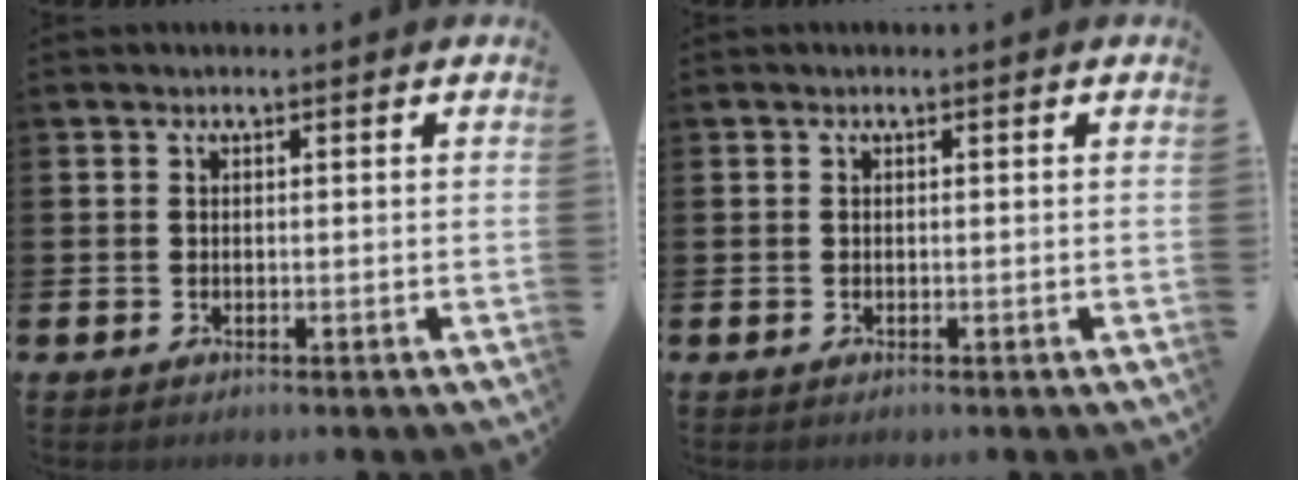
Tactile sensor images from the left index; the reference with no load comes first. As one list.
[{"total": 0.0}]